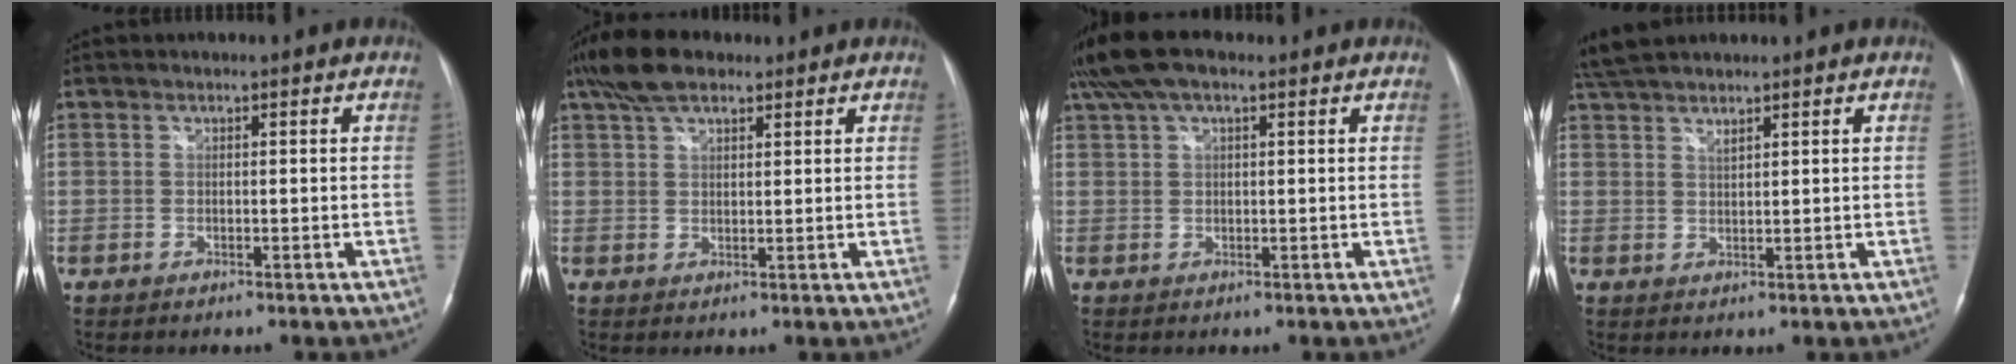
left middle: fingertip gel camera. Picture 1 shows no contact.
{"total": 7.1, "force": [5.1, 2.8, 4.2], "torque": [-0.088, 0.025, 0.095]}
{"total": 7.5, "force": [5.2, 2.5, 4.9], "torque": [-0.107, 0.038, 0.095]}
{"total": 5.9, "force": [5.2, 0.6, 2.7], "torque": [-0.061, 0.022, 0.102]}